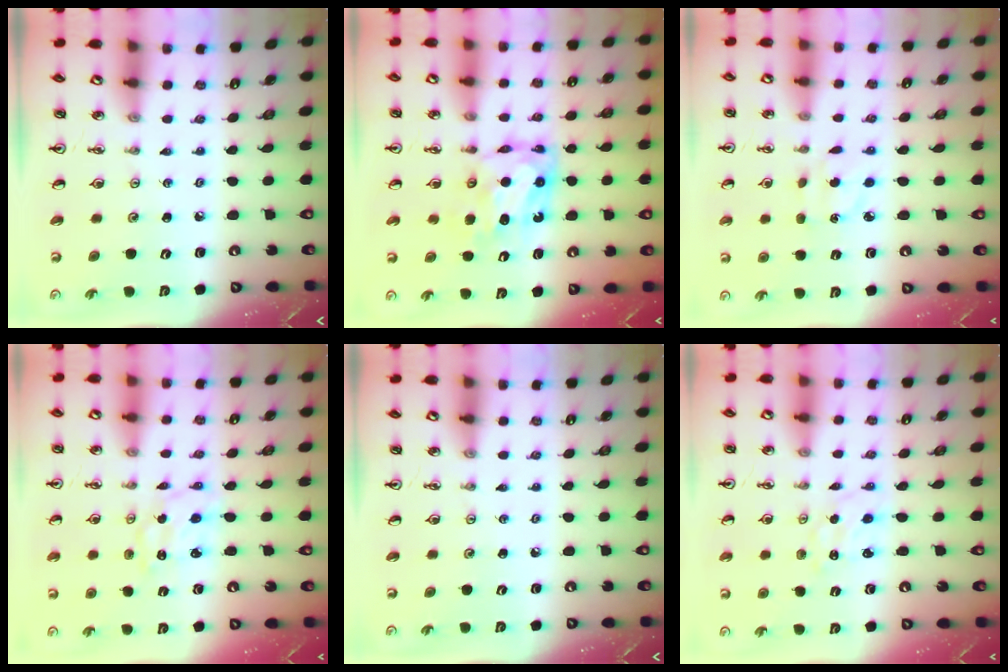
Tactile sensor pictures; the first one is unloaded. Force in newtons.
{"total": 7.4, "press": 7.4, "slide": 0.7}
{"total": 3.3, "press": 3.3, "slide": 0.3}
{"total": 1.4, "press": 1.4, "slide": 0.0}
{"total": 0.0}
{"total": 0.6, "press": 0.6, "slide": 0.1}